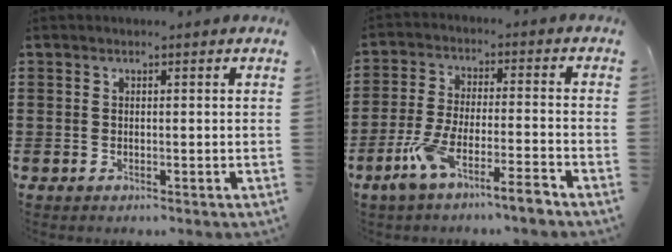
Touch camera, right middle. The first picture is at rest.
{"total": 7.7, "force": [-5.9, 0.5, 4.9], "torque": [-0.105, -0.008, -0.113]}